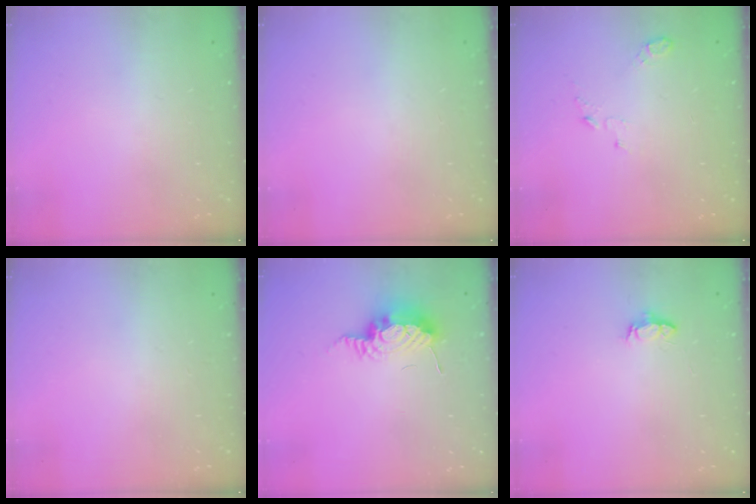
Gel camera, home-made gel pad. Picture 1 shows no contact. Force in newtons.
{"total": 0.0}
{"total": 4.7, "press": 4.6, "slide": 0.5}
{"total": 0.0}
{"total": 16.0, "press": 11.4, "slide": 11.2}
{"total": 3.9, "press": 3.9, "slide": 0.5}